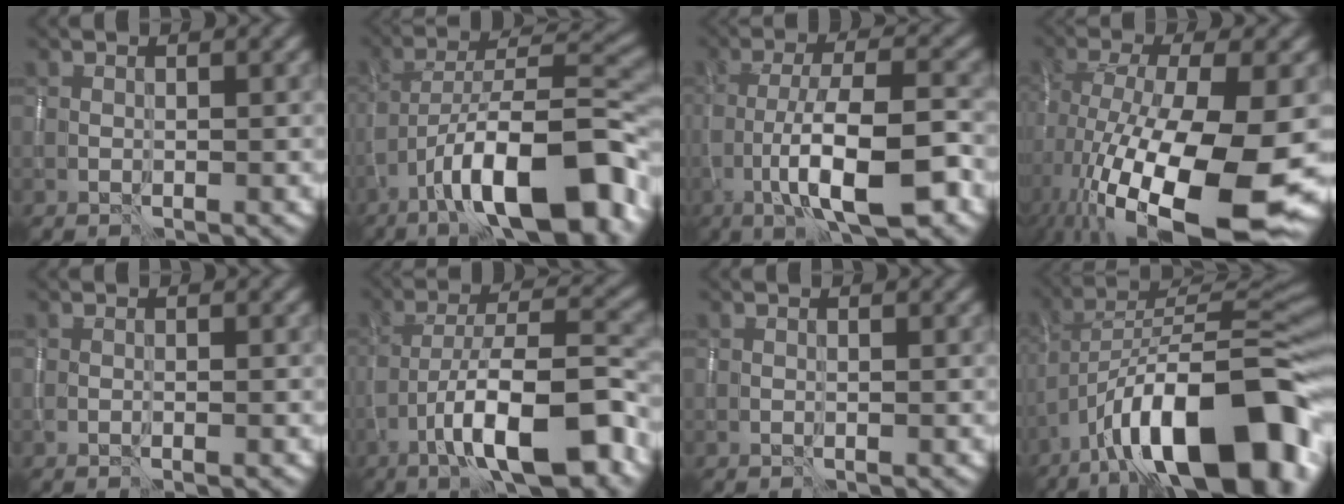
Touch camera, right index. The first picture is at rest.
{"total": 13.3, "force": [-7.8, 4.1, 10.0], "torque": [-0.149, 0.016, -0.125]}
{"total": 9.3, "force": [-3.7, 2.4, 8.2], "torque": [-0.134, 0.009, -0.070]}
{"total": 17.3, "force": [-6.3, 6.0, 14.9], "torque": [-0.259, -0.031, -0.090]}
{"total": 0.0}
{"total": 10.9, "force": [-5.8, 3.1, 8.8], "torque": [-0.136, 0.012, -0.096]}
{"total": 0.0}
{"total": 16.4, "force": [-9.1, 6.1, 12.2], "torque": [-0.172, 0.021, -0.157]}